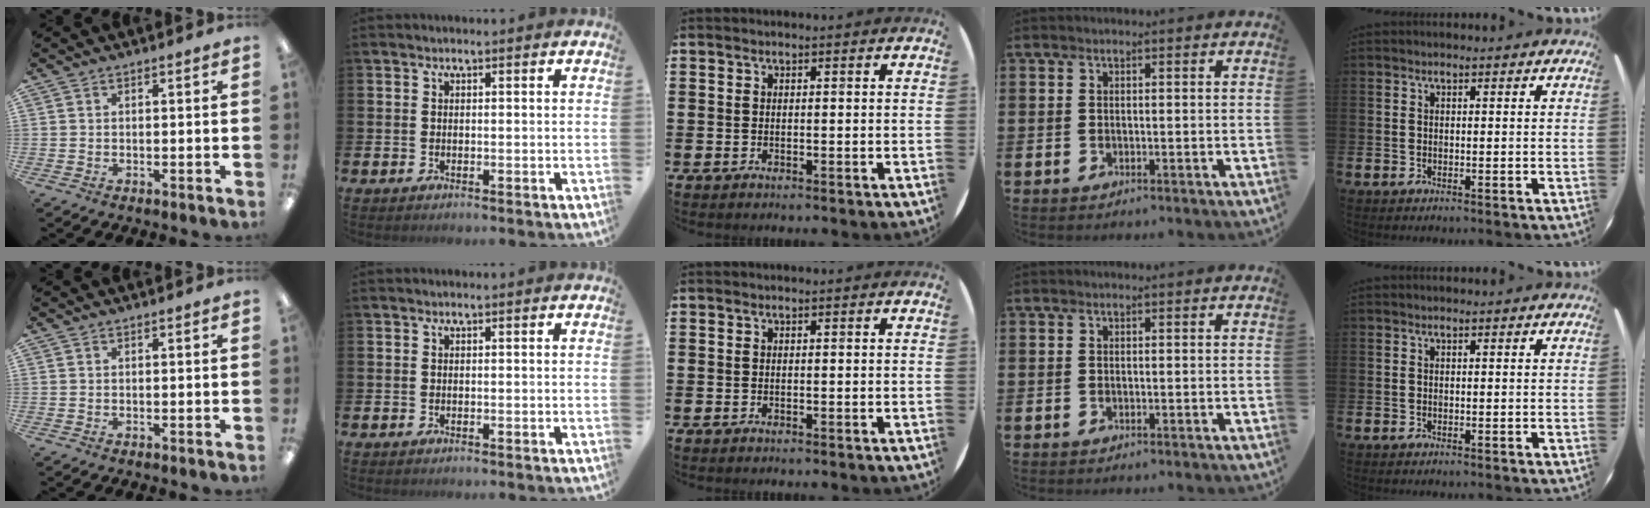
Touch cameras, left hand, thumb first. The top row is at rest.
{}